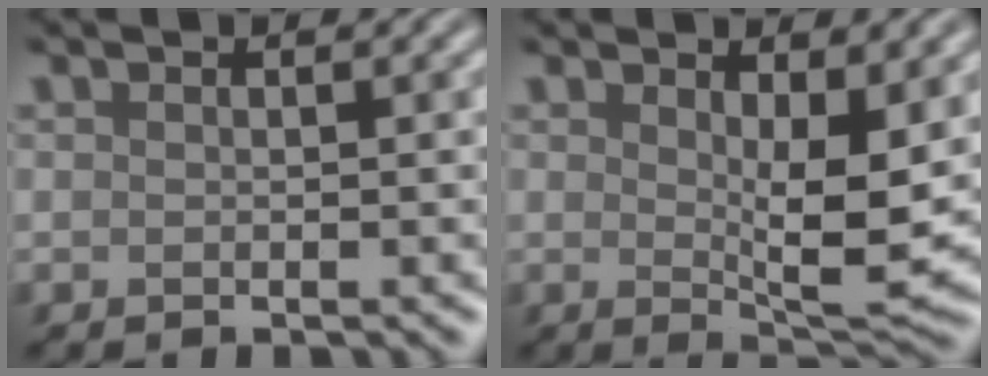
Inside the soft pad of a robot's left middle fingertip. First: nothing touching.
{"total": 4.9, "force": [1.0, 1.2, 4.6], "torque": [-0.074, -0.018, 0.022]}